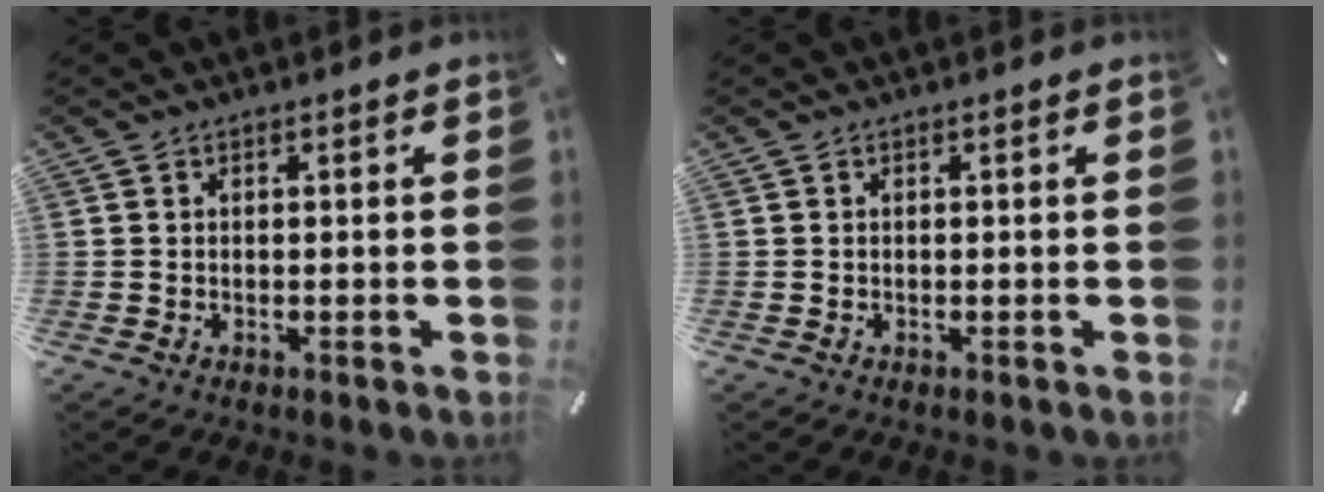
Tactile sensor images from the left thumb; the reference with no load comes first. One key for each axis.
{"total": 0.0}